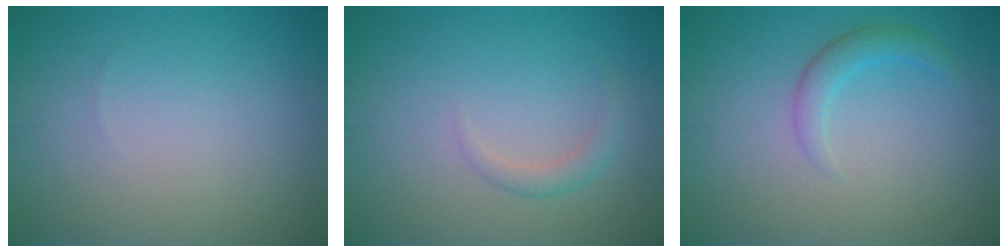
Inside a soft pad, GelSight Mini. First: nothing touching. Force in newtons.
{"total": 1.4, "press": 1.4, "slide": 0.1}
{"total": 2.0, "press": 2.0, "slide": 0.2}